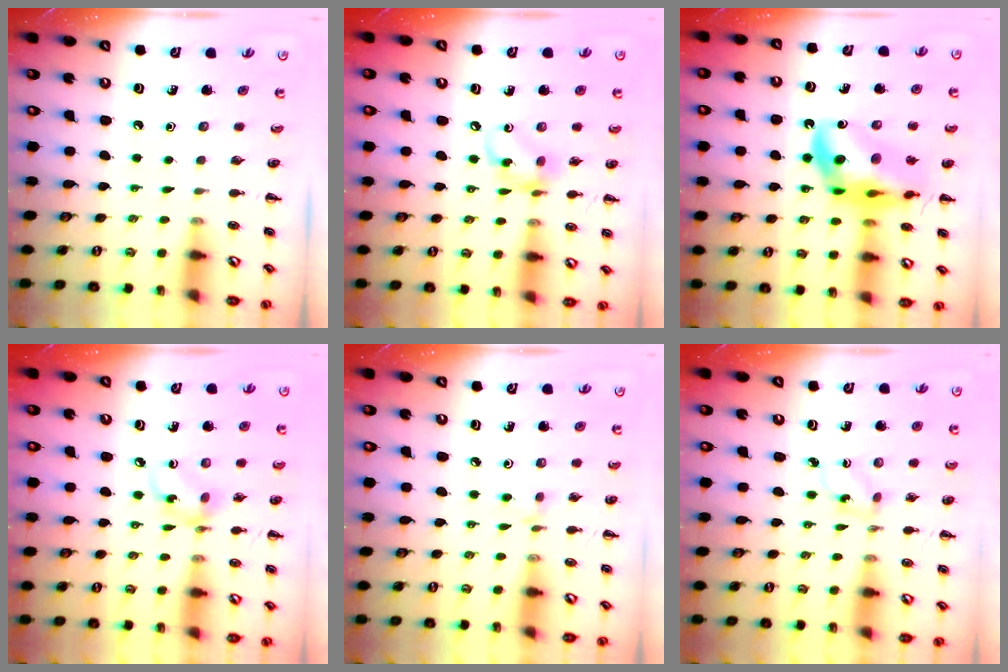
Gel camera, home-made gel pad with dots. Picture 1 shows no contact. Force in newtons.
{"total": 9.6, "press": 9.5, "slide": 1.6}
{"total": 18.8, "press": 18.3, "slide": 4.5}
{"total": 7.1, "press": 7.0, "slide": 0.6}
{"total": 2.8, "press": 2.6, "slide": 0.9}
{"total": 1.5, "press": 1.4, "slide": 0.4}